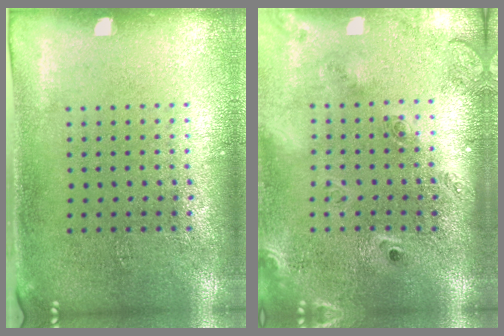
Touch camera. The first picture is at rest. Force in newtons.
{"total": 2.5, "press": 1.8, "slide": 1.7}